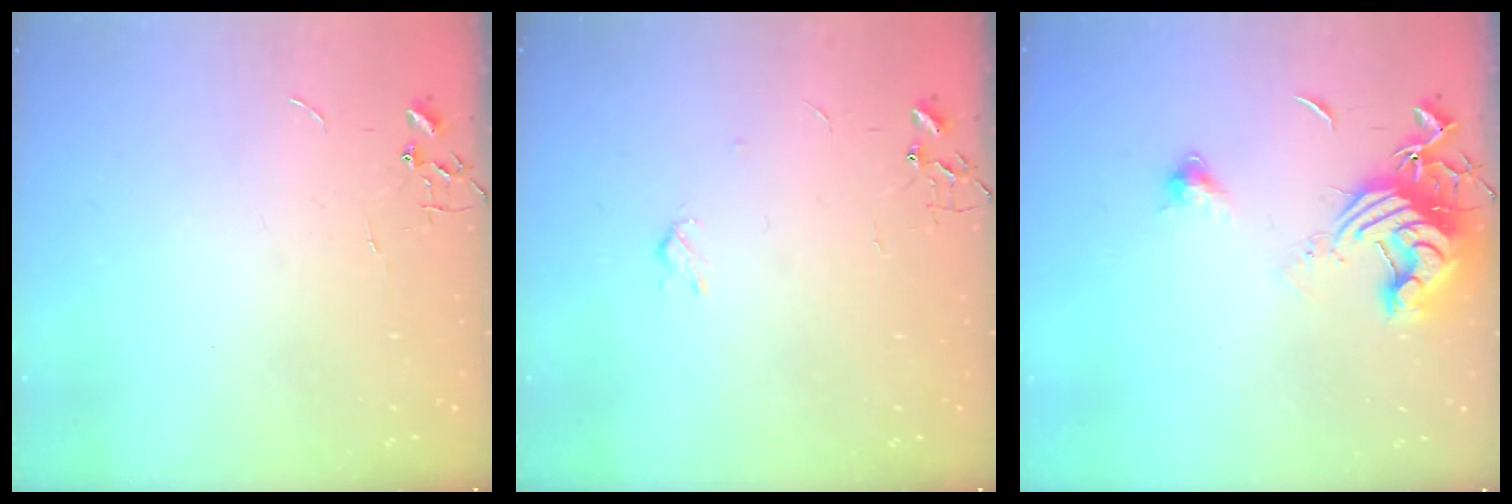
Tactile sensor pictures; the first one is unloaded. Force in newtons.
{"total": 3.0, "press": 3.0, "slide": 0.6}
{"total": 13.2, "press": 13.1, "slide": 1.6}